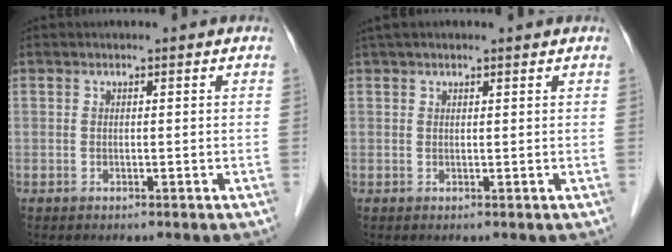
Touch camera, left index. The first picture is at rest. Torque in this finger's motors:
{"motor_torque": [0.65, -0.66, 0.36, 0.07]}